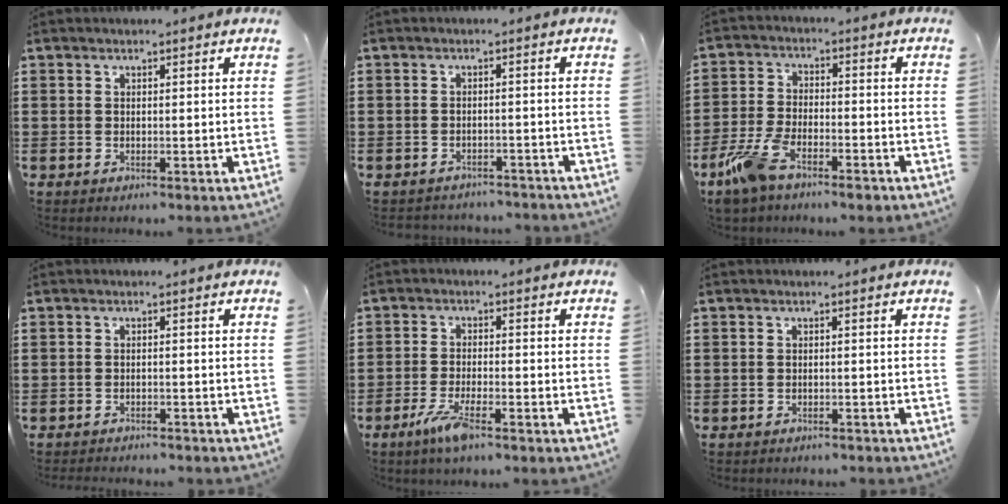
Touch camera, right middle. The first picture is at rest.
{"total": 2.1, "force": [-2.0, 0.3, -0.1], "torque": [-0.005, -0.001, -0.046]}
{"total": 7.5, "force": [-5.2, 2.3, 4.8], "torque": [-0.116, -0.005, -0.102]}
{"total": 1.5, "force": [-1.5, 0.1, 0.0], "torque": [-0.004, 0.002, -0.033]}
{"total": 4.7, "force": [-2.8, 0.7, 3.7], "torque": [-0.077, -0.007, -0.053]}
{"total": 1.1, "force": [-1.1, 0.1, -0.2], "torque": [0.000, 0.004, -0.025]}